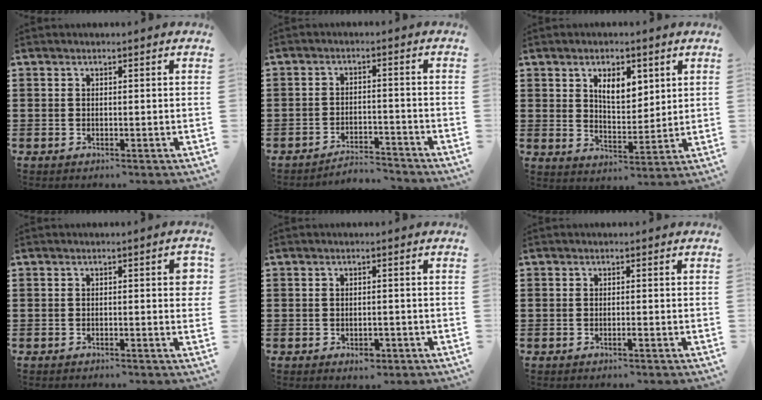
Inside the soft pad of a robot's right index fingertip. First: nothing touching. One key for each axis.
{"total": 3.7, "fx": -3.7, "fy": 0.3, "fz": 0.0, "tx": -0.007, "ty": 0.001, "tz": -0.079}
{"total": 5.6, "fx": 2.7, "fy": 2.8, "fz": 4.1, "tx": -0.075, "ty": 0.004, "tz": 0.043}
{"total": 2.6, "fx": -0.2, "fy": 0.3, "fz": 2.5, "tx": -0.035, "ty": -0.005, "tz": -0.006}
{"total": 1.9, "fx": -1.0, "fy": 1.1, "fz": 1.2, "tx": -0.025, "ty": 0.002, "tz": -0.018}
{"total": 0.5, "fx": -0.4, "fy": 0.1, "fz": 0.4, "tx": -0.008, "ty": -0.002, "tz": -0.007}